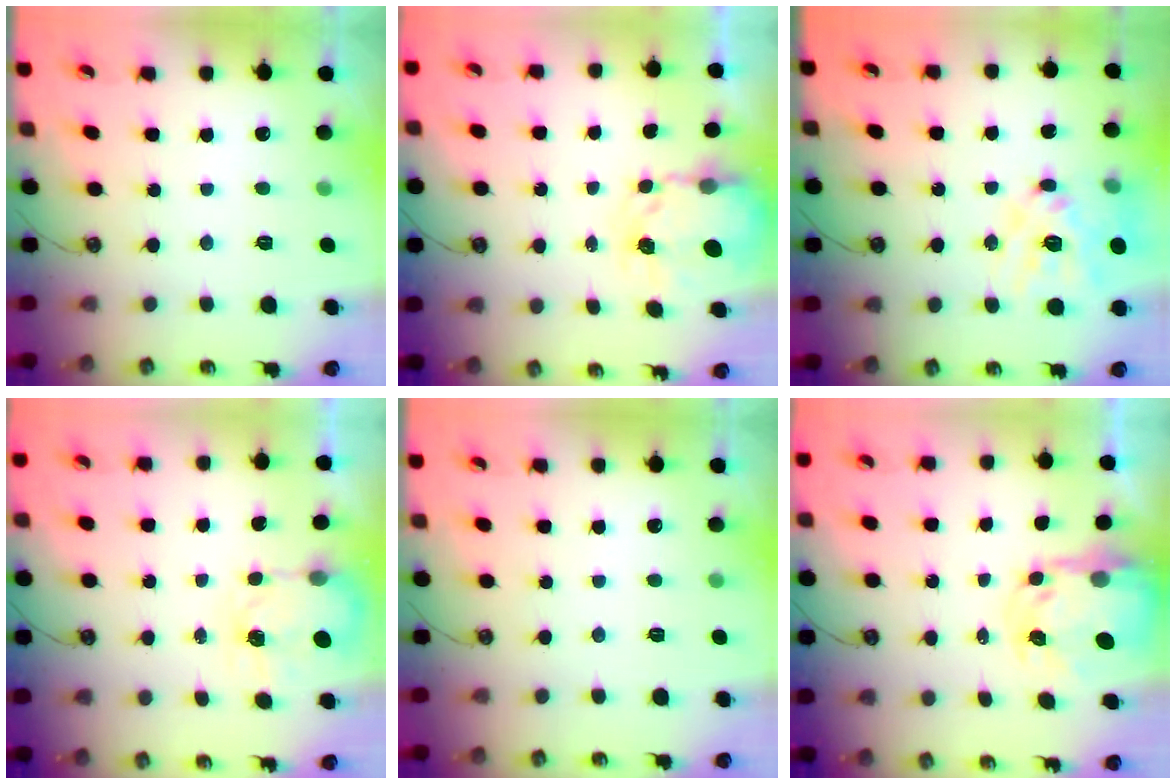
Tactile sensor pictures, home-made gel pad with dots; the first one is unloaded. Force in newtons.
{"total": 3.9, "press": 3.9, "slide": 0.4}
{"total": 16.0, "press": 15.9, "slide": 1.4}
{"total": 3.6, "press": 3.5, "slide": 0.6}
{"total": 0.0}
{"total": 5.9, "press": 5.9, "slide": 0.5}